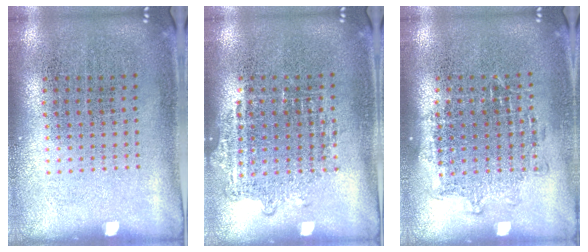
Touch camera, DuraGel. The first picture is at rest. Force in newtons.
{"total": 1.0, "press": 0.9, "slide": 0.4}
{"total": 1.1, "press": 1.0, "slide": 0.5}